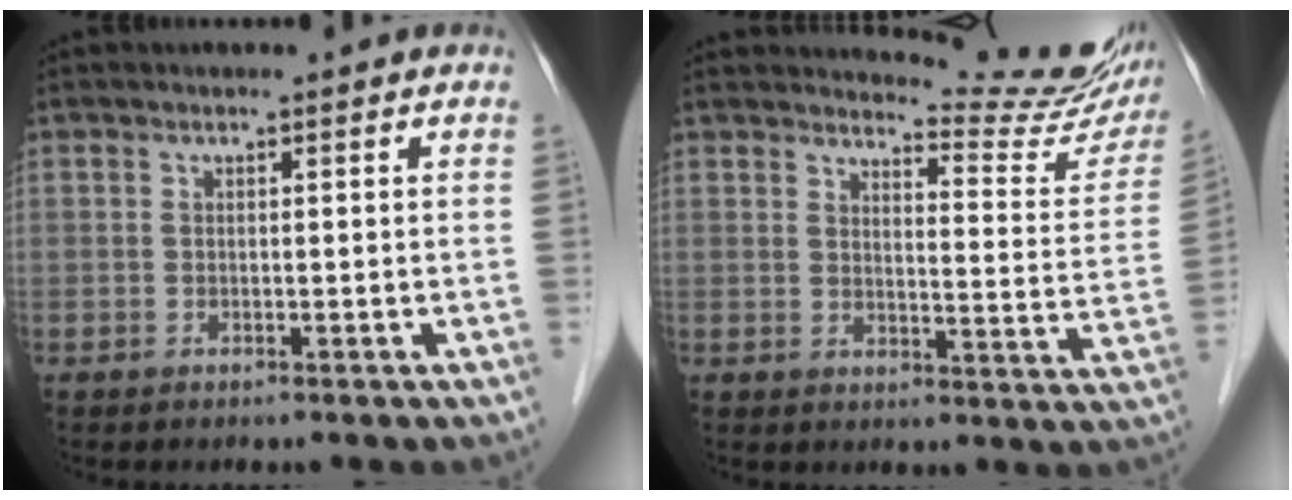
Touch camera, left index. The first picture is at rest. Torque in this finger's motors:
{"motor_torque": [0.62, -0.76, 0.19, 0.01]}